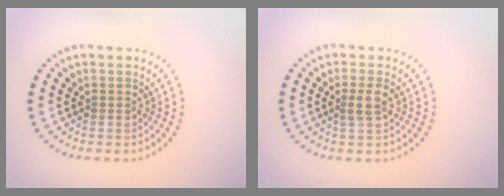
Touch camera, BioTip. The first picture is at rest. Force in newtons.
{"total": 1.8, "press": 1.5, "slide": 0.9}